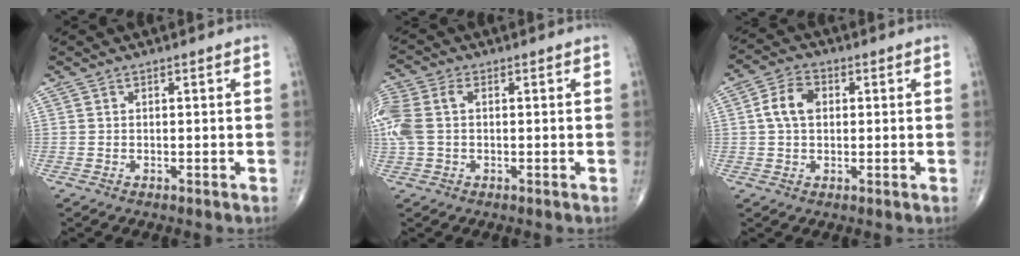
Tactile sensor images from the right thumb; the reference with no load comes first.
{"total": 9.3, "force": [0.7, 6.2, 6.9], "torque": [-0.199, 0.024, 0.017]}
{"total": 6.1, "force": [0.8, 4.2, 4.4], "torque": [-0.082, 0.014, 0.009]}